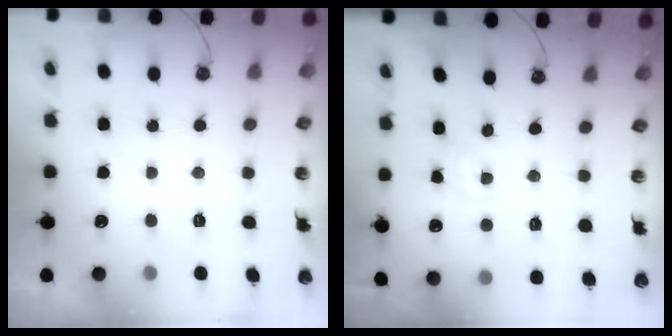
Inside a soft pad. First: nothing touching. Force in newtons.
{"total": 2.1, "press": 2.1, "slide": 0.3}